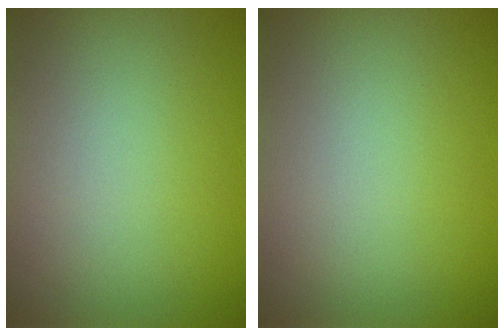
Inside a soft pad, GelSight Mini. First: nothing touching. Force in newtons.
{"total": 0.0}